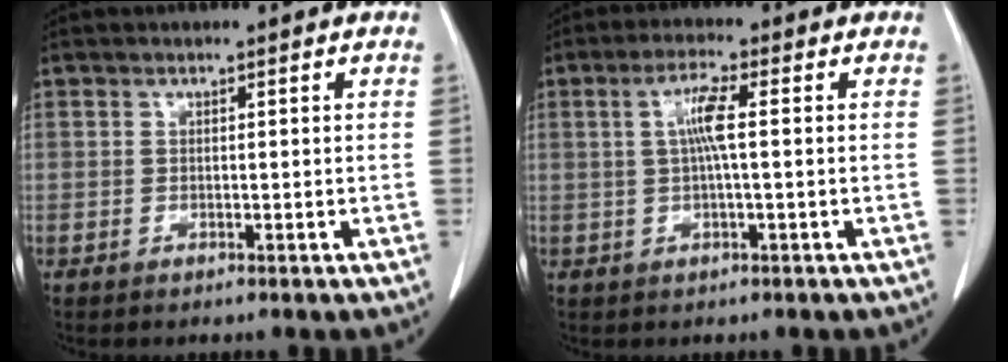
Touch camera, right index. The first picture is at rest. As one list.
[{"total": 4.7, "force": [0.6, 0.4, 4.6], "torque": [-0.091, 0.009, 0.012]}]